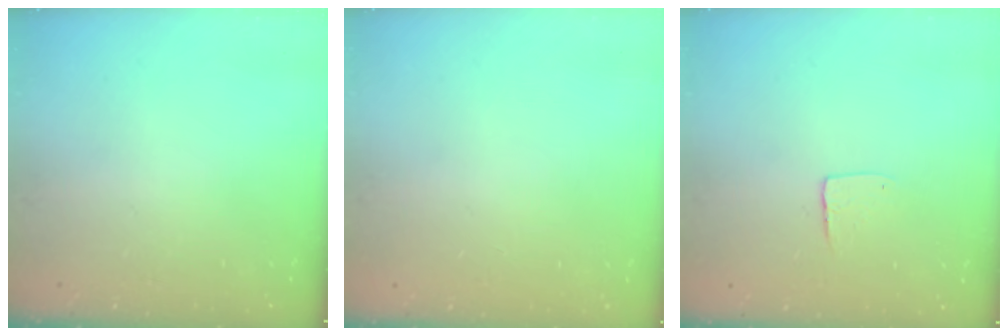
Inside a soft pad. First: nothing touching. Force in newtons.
{"total": 0.0}
{"total": 5.3, "press": 5.3, "slide": 0.4}